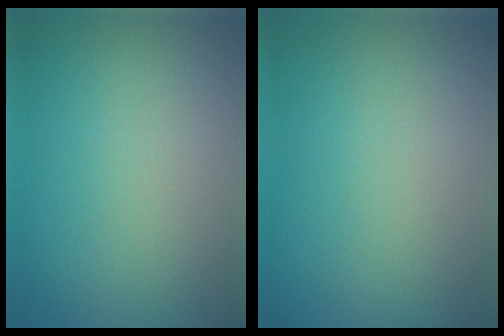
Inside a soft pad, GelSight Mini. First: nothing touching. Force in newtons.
{"total": 0.0}